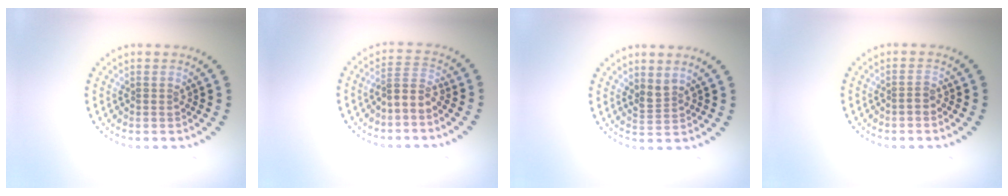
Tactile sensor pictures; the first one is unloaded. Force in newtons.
{"total": 2.0, "press": 1.5, "slide": 1.4}
{"total": 1.4, "press": 1.0, "slide": 1.0}
{"total": 0.8, "press": 0.5, "slide": 0.6}